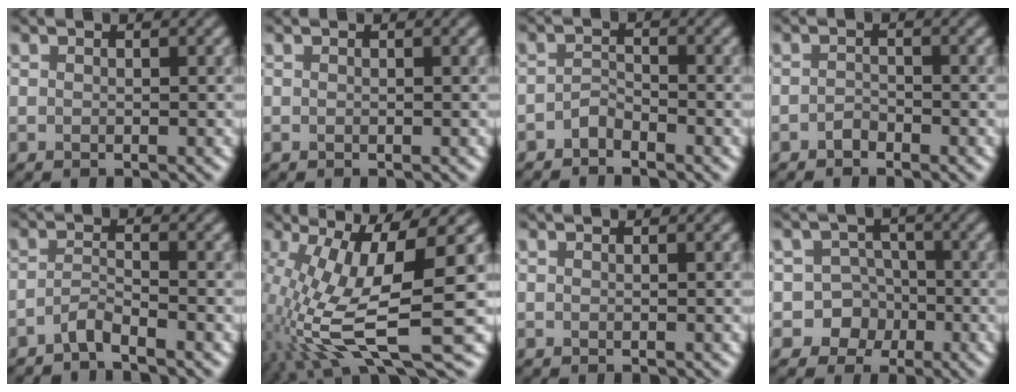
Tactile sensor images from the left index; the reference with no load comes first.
{"total": 0.0}
{"total": 1.2, "force": [-1.2, 0.3, 0.3], "torque": [-0.007, 0.011, -0.025]}
{"total": 0.8, "force": [-0.7, 0.3, 0.2], "torque": [-0.003, 0.007, -0.015]}
{"total": 1.9, "force": [-1.7, 0.0, 0.9], "torque": [-0.017, 0.005, -0.043]}
{"total": 12.3, "force": [-1.2, 3.9, 11.6], "torque": [-0.231, -0.016, -0.011]}
{"total": 0.0}
{"total": 6.3, "force": [-2.5, 5.8, 0.3], "torque": [0.020, 0.012, -0.060]}